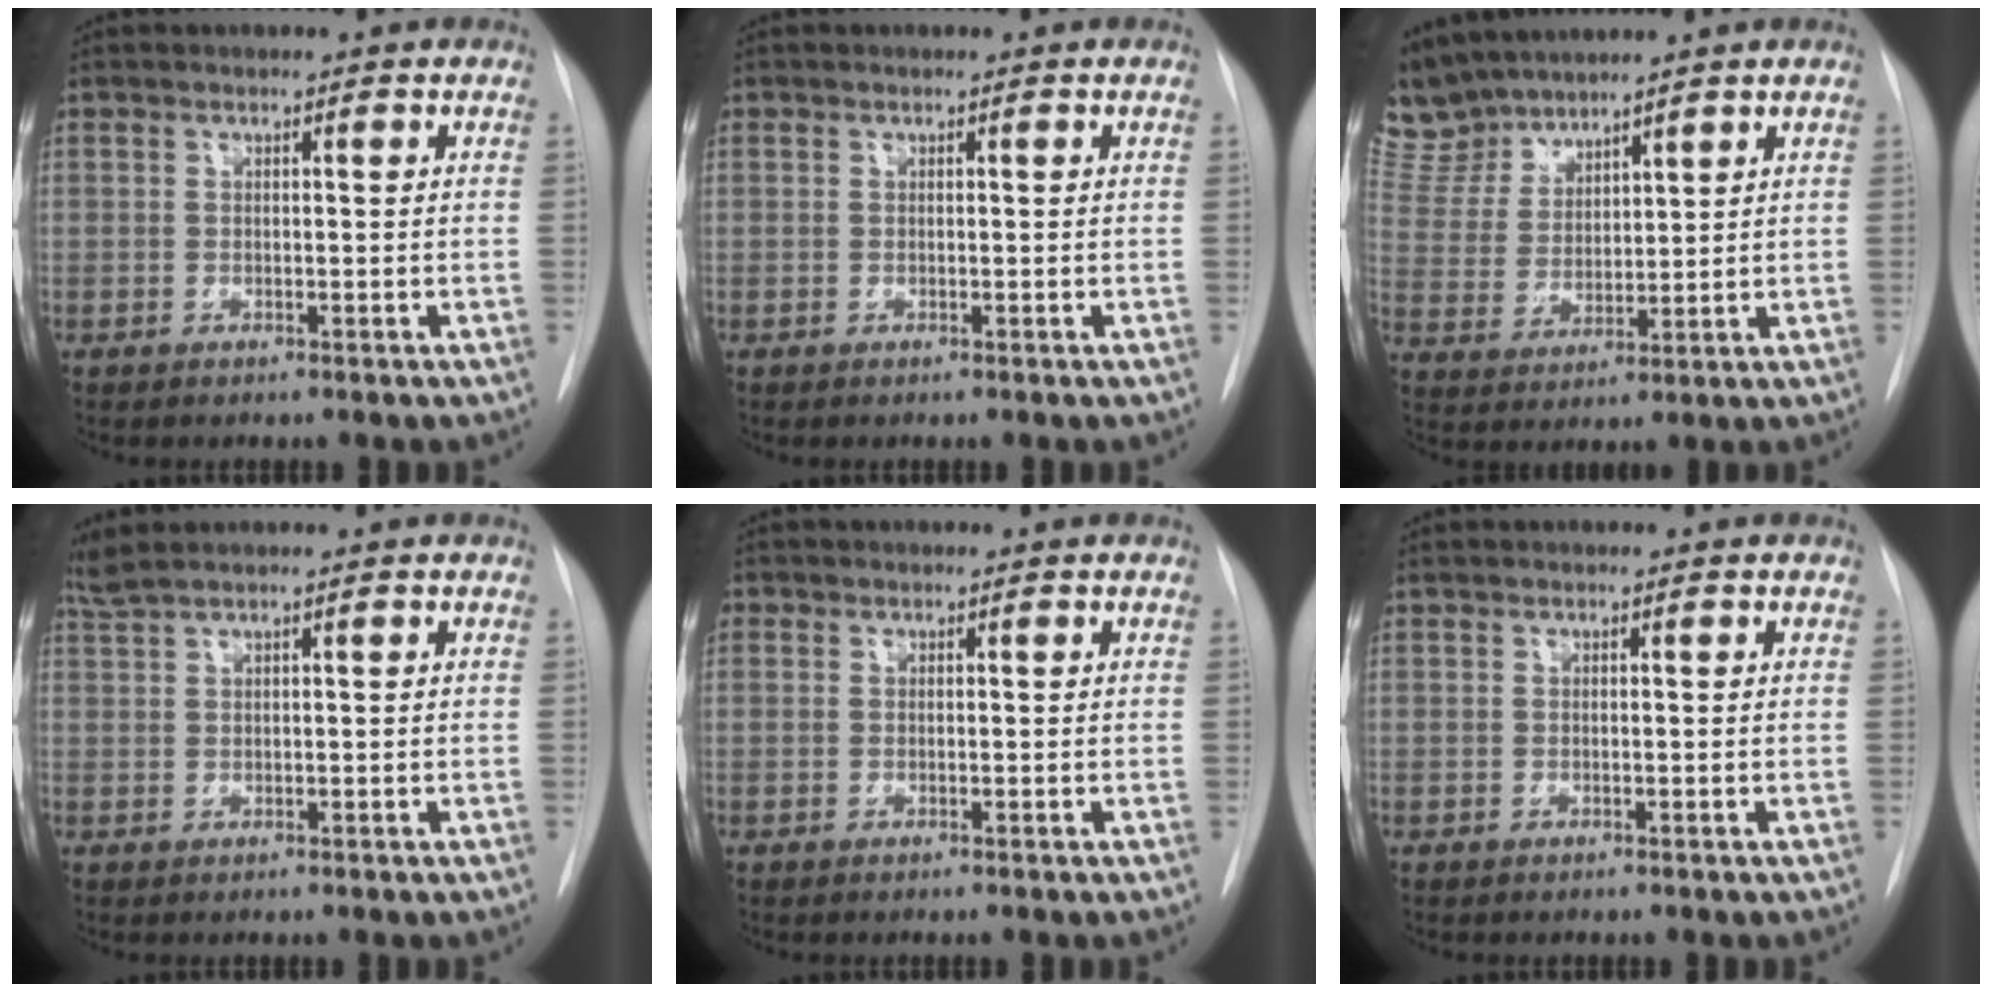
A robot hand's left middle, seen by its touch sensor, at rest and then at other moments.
{"total": 0.0}
{"total": 8.9, "force": [8.4, 2.6, 0.9], "torque": [-0.035, 0.010, 0.188]}
{"total": 2.2, "force": [1.9, -0.3, 1.2], "torque": [-0.033, 0.021, 0.044]}
{"total": 0.6, "force": [0.2, 0.6, 0.1], "torque": [0.002, 0.004, 0.002]}
{"total": 0.0}